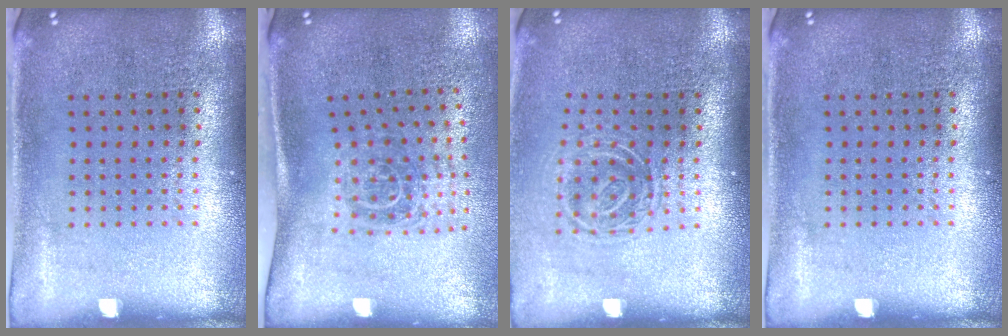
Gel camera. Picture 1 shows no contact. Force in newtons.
{"total": 1.8, "press": 1.2, "slide": 1.4}
{"total": 1.7, "press": 1.2, "slide": 1.2}
{"total": 0.0}